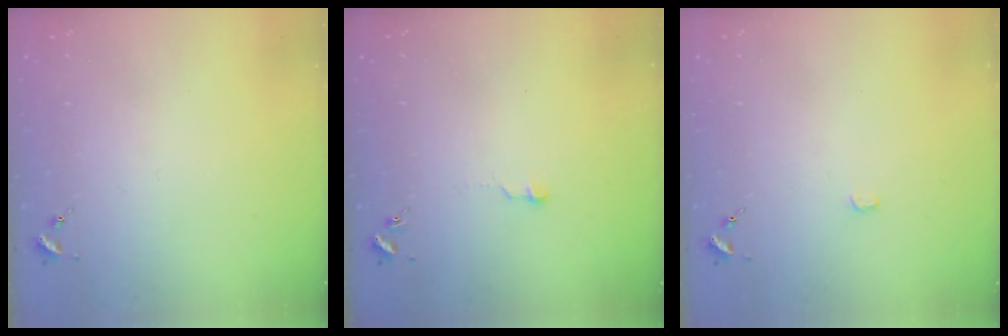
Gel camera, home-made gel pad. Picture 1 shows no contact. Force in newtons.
{"total": 4.2, "press": 4.2, "slide": 0.3}
{"total": 1.9, "press": 1.9, "slide": 0.2}